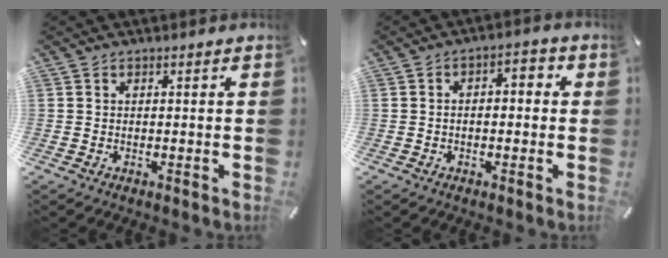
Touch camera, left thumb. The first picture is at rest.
{"total": 3.4, "force": [-1.2, 1.9, 2.6], "torque": [-0.048, 0.017, -0.025]}